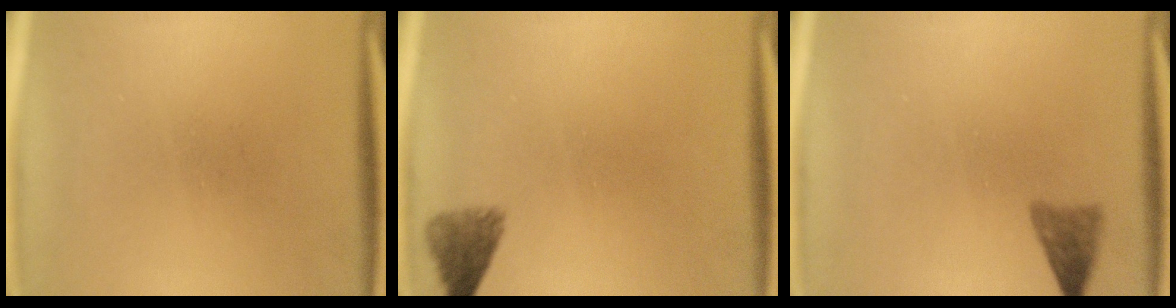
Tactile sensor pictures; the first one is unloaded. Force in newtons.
{"total": 3.0}
{"total": 2.4}